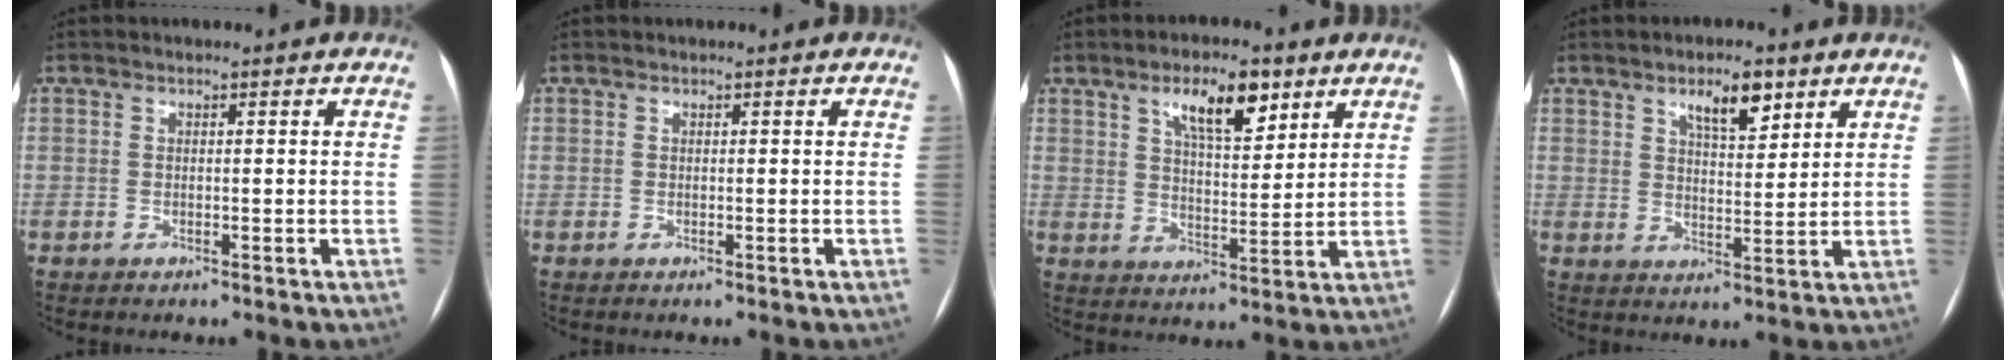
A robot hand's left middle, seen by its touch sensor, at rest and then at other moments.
{"total": 0.0}
{"total": 9.0, "force": [5.2, 3.1, 6.6], "torque": [-0.110, 0.006, 0.089]}
{"total": 6.2, "force": [3.9, 2.1, 4.4], "torque": [-0.071, 0.003, 0.063]}